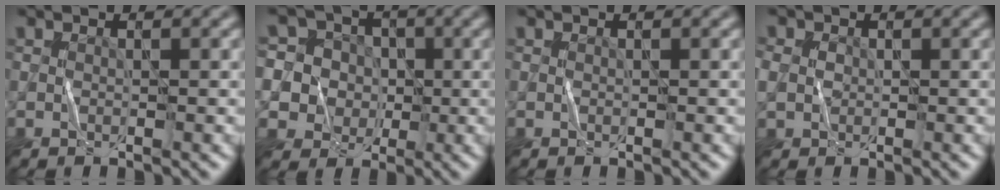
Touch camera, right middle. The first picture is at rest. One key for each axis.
{"total": 10.8, "fx": 1.1, "fy": 10.3, "fz": 3.1, "tx": -0.106, "ty": 0.031, "tz": 0.009}
{"total": 0.0}
{"total": 3.3, "fx": 0.3, "fy": 2.8, "fz": 1.7, "tx": -0.049, "ty": 0.010, "tz": 0.001}